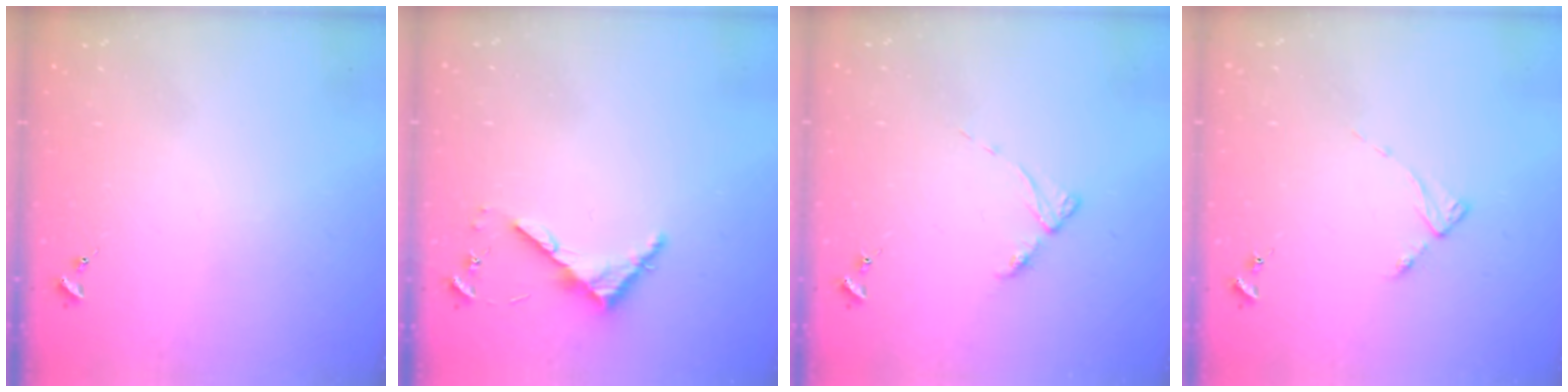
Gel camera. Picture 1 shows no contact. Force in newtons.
{"total": 4.6, "press": 4.6, "slide": 0.4}
{"total": 4.5, "press": 4.5, "slide": 0.5}
{"total": 2.7, "press": 2.7, "slide": 0.4}